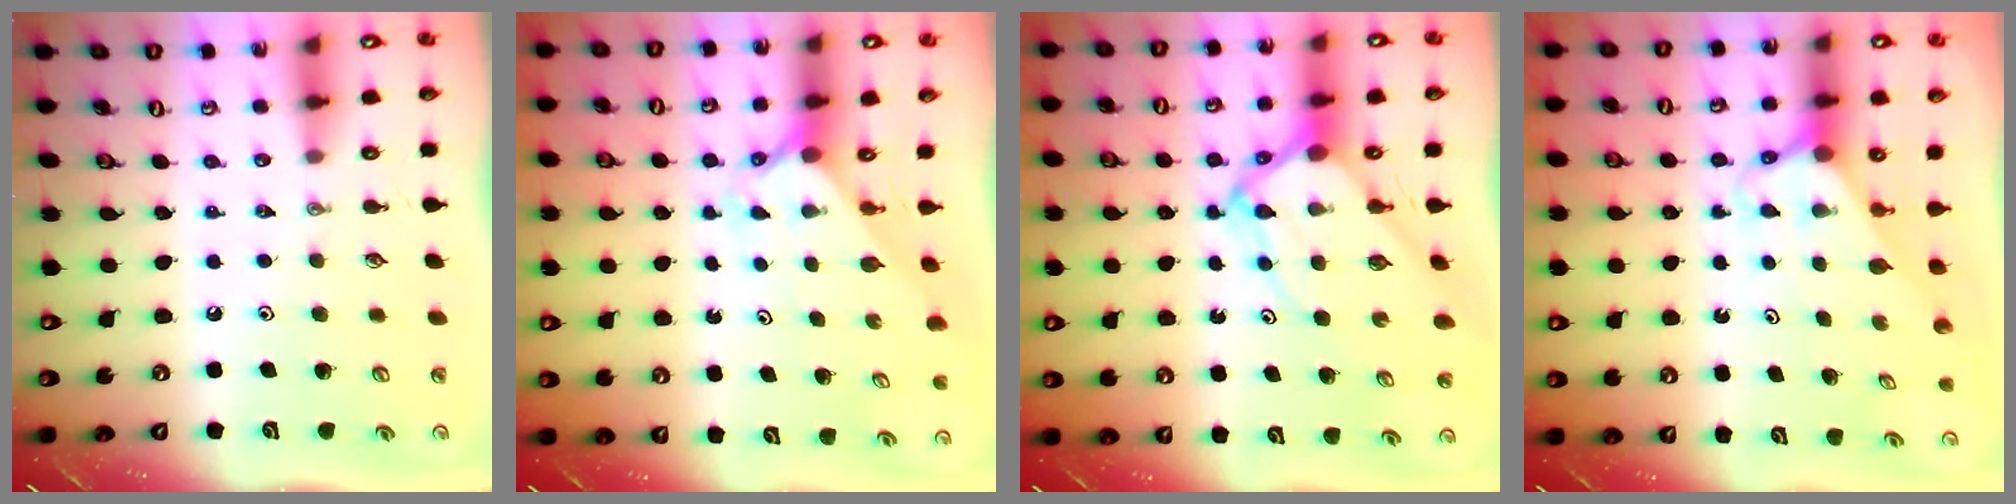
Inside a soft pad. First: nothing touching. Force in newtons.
{"total": 1.9, "press": 1.9, "slide": 0.2}
{"total": 8.4, "press": 8.4, "slide": 0.8}
{"total": 2.7, "press": 2.7, "slide": 0.1}